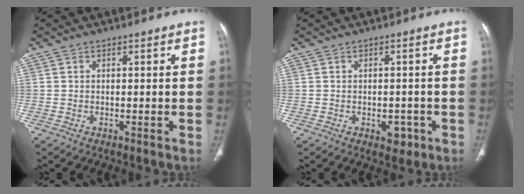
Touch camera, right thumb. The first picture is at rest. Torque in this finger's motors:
{"motor_torque": [1.89, 1.57, 0.12, -0.44, 0.04]}